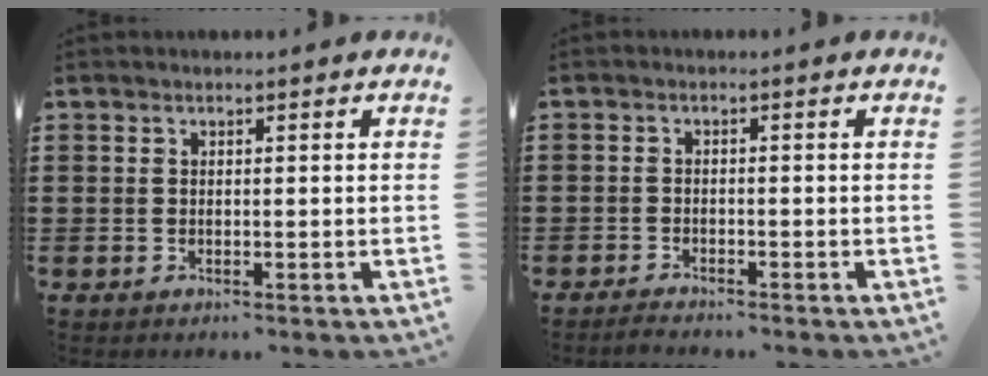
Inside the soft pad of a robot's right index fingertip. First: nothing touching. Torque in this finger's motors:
{"motor_torque": [-0.66, 0.77, -0.65, -0.21]}